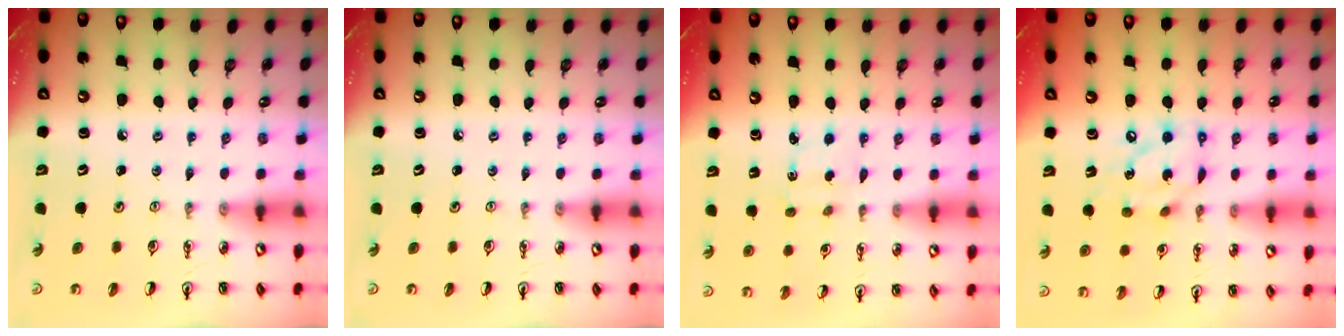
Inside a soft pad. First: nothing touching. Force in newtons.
{"total": 0.0}
{"total": 2.8, "press": 2.8, "slide": 0.5}
{"total": 12.3, "press": 12.3, "slide": 0.8}